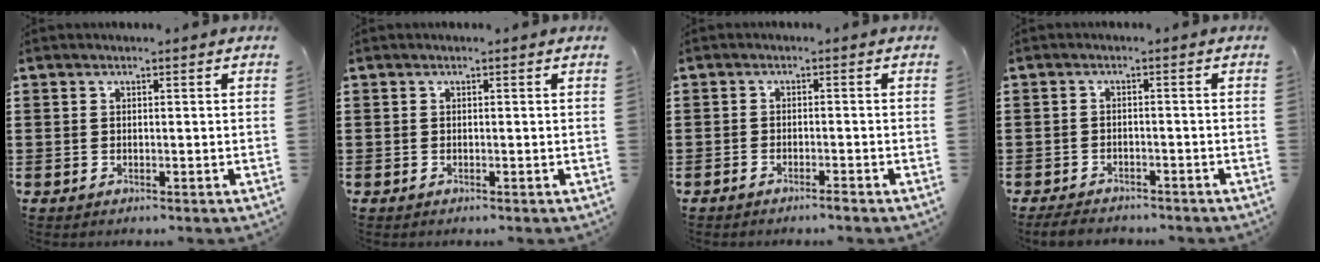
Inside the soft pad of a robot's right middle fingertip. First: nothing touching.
{"total": 0.0}
{"total": 1.4, "force": [-1.2, 0.0, 0.6], "torque": [-0.011, -0.002, -0.023]}
{"total": 2.5, "force": [-2.5, 0.6, 0.3], "torque": [-0.009, 0.002, -0.053]}